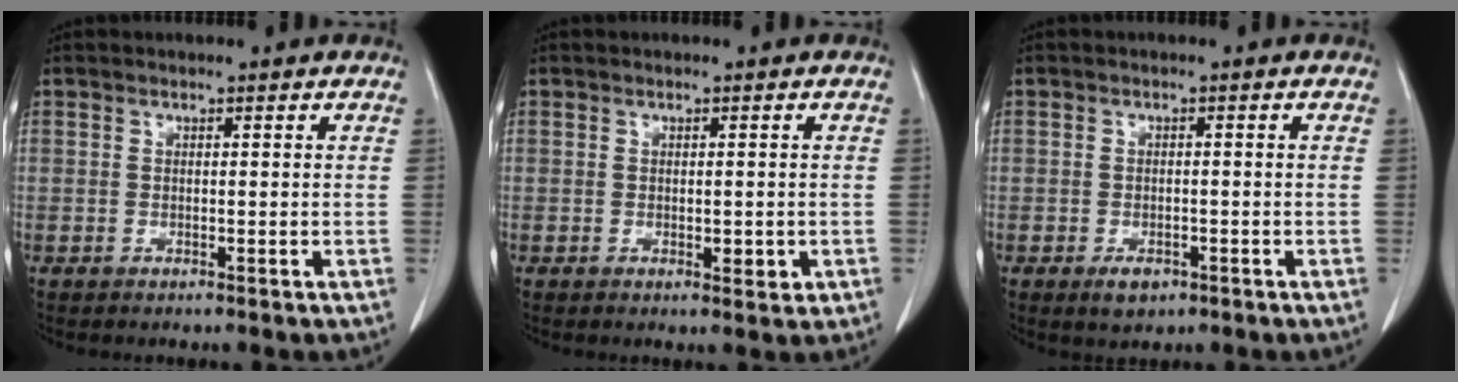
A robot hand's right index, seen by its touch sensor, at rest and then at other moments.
{"total": 2.1, "force": [-0.4, 1.0, 1.9], "torque": [-0.019, -0.001, 0.003]}
{"total": 2.7, "force": [-1.6, 1.6, 1.5], "torque": [-0.023, 0.000, -0.015]}